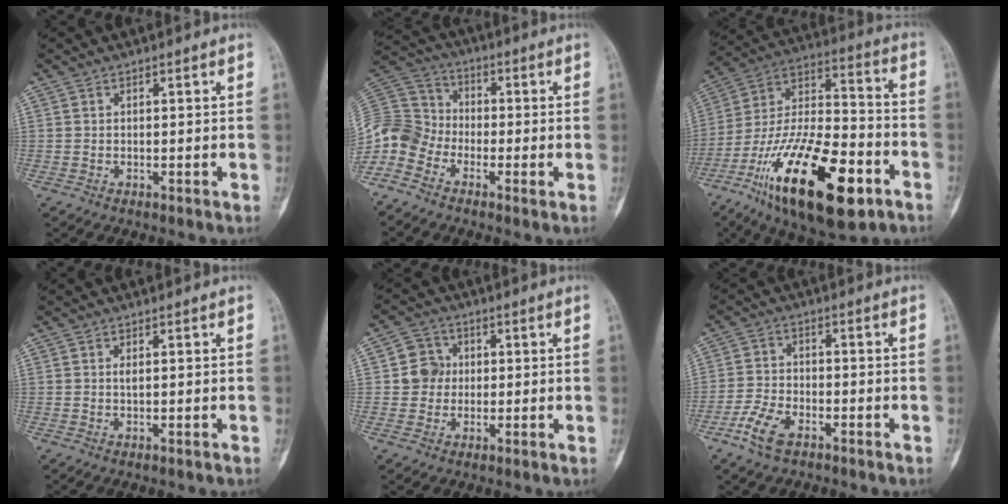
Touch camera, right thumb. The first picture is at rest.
{"total": 10.4, "force": [-5.2, 7.6, 4.9], "torque": [-0.092, 0.046, -0.120]}
{"total": 28.6, "force": [-13.6, 11.4, 22.5], "torque": [-0.413, 0.054, -0.228]}
{"total": 0.9, "force": [0.0, 0.2, 0.9], "torque": [-0.018, -0.002, 0.002]}
{"total": 5.3, "force": [0.4, 5.0, 1.5], "torque": [0.006, 0.008, -0.001]}
{"total": 6.8, "force": [-4.0, 3.4, 4.2], "torque": [-0.092, 0.014, -0.079]}